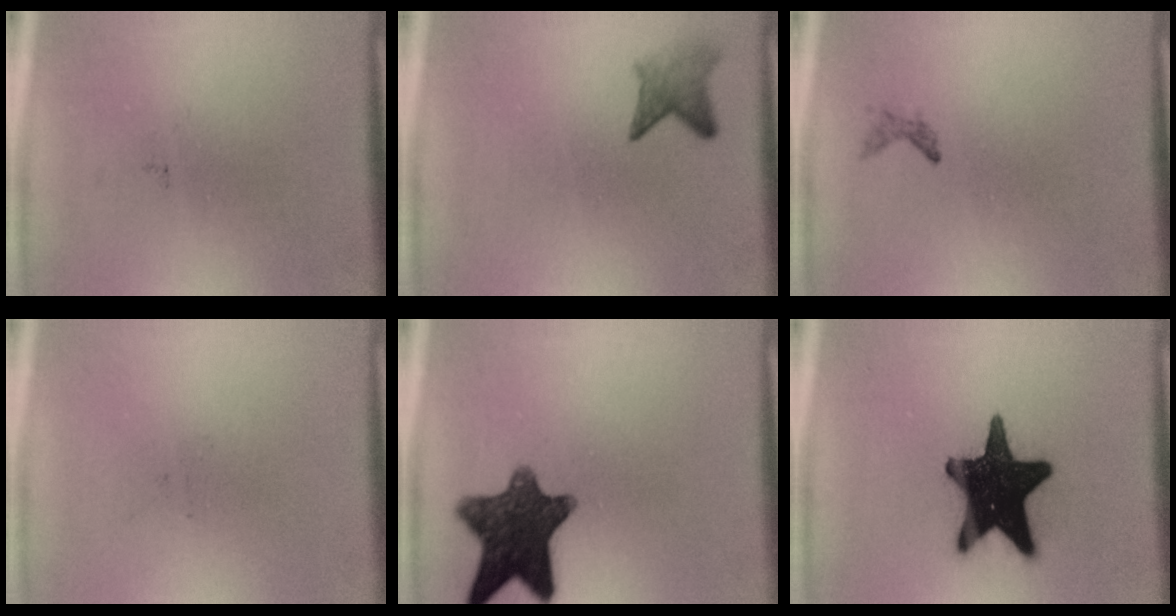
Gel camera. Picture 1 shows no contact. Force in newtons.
{"total": 2.4}
{"total": 0.7}
{"total": 0.0}
{"total": 12.1}
{"total": 19.3}